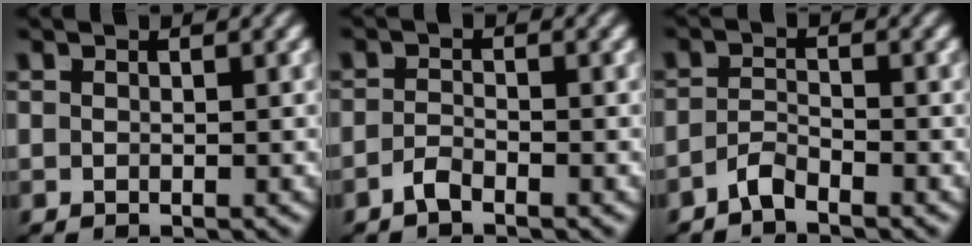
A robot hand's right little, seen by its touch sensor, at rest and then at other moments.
{"total": 1.7, "force": [-1.6, -0.5, 0.4], "torque": [0.000, -0.004, -0.028]}
{"total": 2.3, "force": [-2.1, 0.1, 0.8], "torque": [-0.013, -0.008, -0.034]}